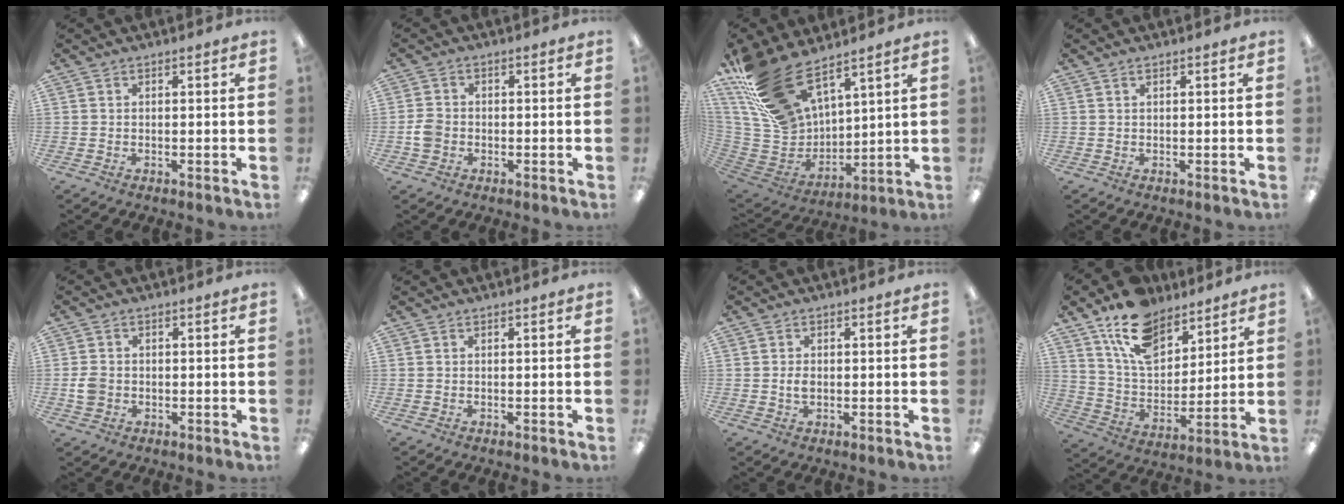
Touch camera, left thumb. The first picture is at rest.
{"total": 3.6, "force": [-0.9, 3.0, 1.8], "torque": [-0.030, 0.009, -0.016]}
{"total": 20.9, "force": [14.9, 10.1, 10.6], "torque": [-0.240, -0.081, 0.281]}
{"total": 0.7, "force": [0.5, 0.3, 0.4], "torque": [-0.011, 0.002, 0.008]}
{"total": 3.5, "force": [-0.5, 2.9, 1.8], "torque": [-0.023, 0.003, -0.009]}
{"total": 0.0}
{"total": 2.0, "force": [0.0, 1.3, 1.5], "torque": [-0.029, 0.002, -0.001]}
{"total": 15.6, "force": [11.1, 8.3, 7.2], "torque": [-0.130, -0.054, 0.205]}